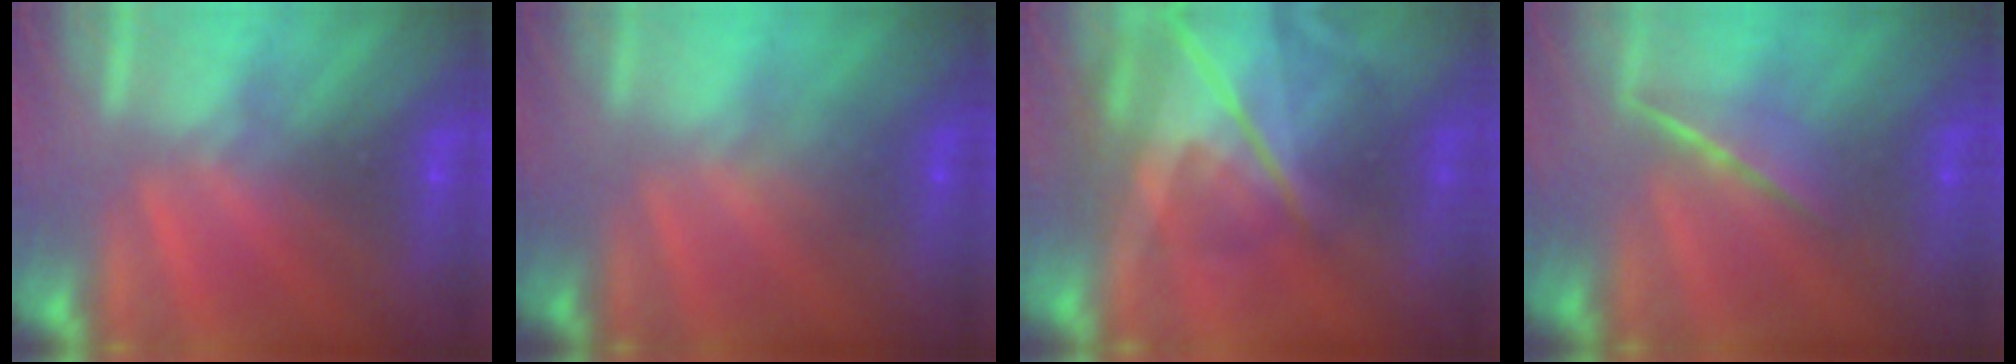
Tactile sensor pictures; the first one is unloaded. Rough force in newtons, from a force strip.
{"total": 1.0}
{"total": 7.8}
{"total": 1.6}